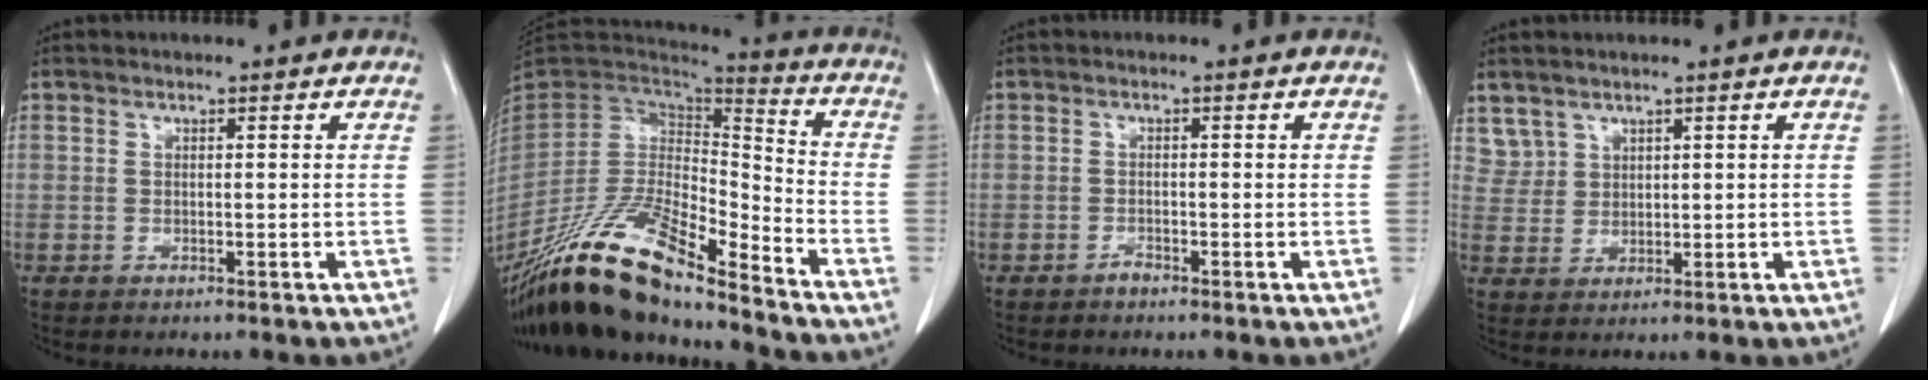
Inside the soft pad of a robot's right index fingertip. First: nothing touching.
{"total": 20.2, "force": [-16.1, 3.8, 11.6], "torque": [-0.233, -0.005, -0.302]}
{"total": 1.0, "force": [-0.8, 0.5, 0.2], "torque": [0.002, 0.004, -0.016]}
{"total": 3.3, "force": [2.3, 2.3, -0.2], "torque": [0.012, 0.003, 0.050]}